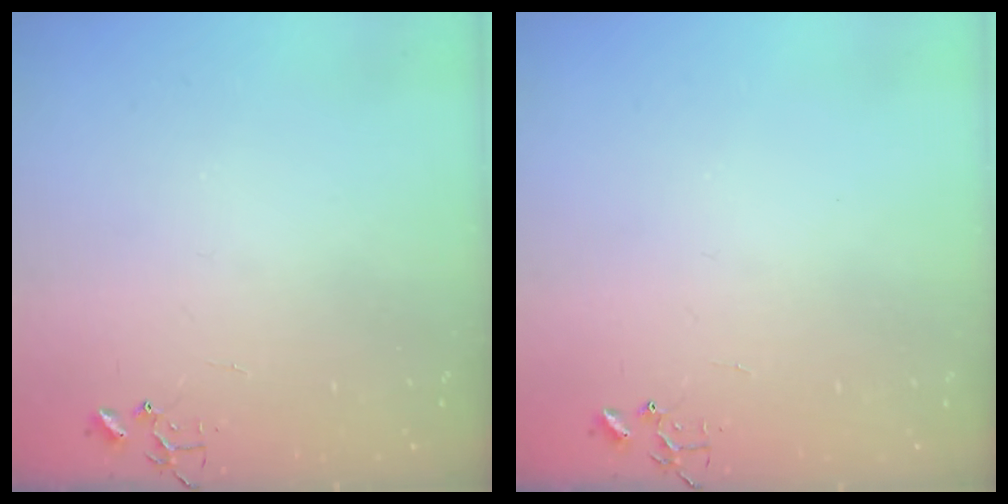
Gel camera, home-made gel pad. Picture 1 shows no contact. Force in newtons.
{"total": 0.0}